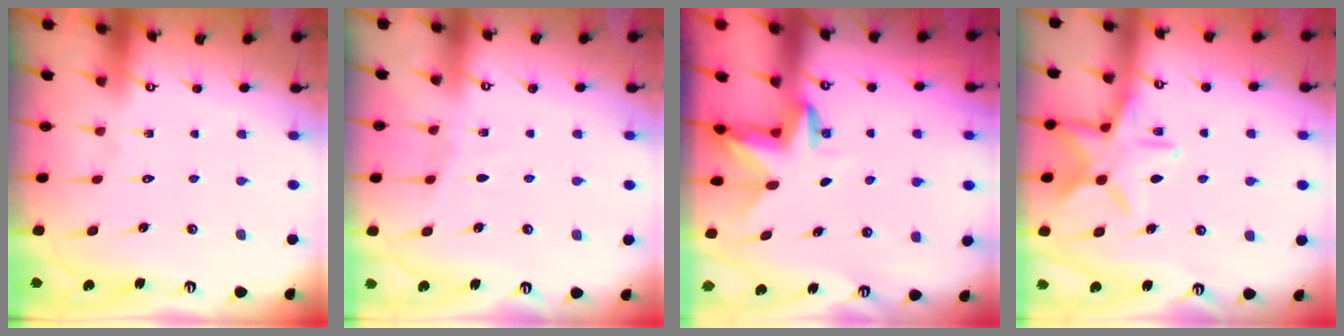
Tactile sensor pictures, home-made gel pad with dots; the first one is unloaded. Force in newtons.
{"total": 2.4, "press": 2.4, "slide": 0.3}
{"total": 3.3, "press": 3.3, "slide": 0.2}
{"total": 13.7, "press": 13.6, "slide": 1.0}